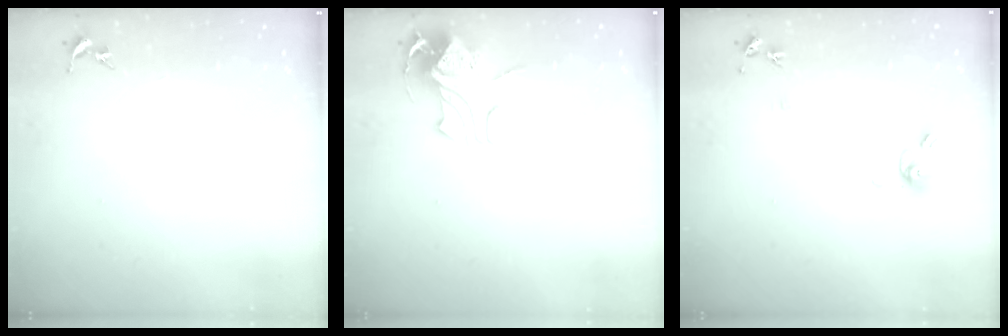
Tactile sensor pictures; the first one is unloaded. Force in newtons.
{"total": 8.9, "press": 8.9, "slide": 0.7}
{"total": 7.9, "press": 7.9, "slide": 0.8}